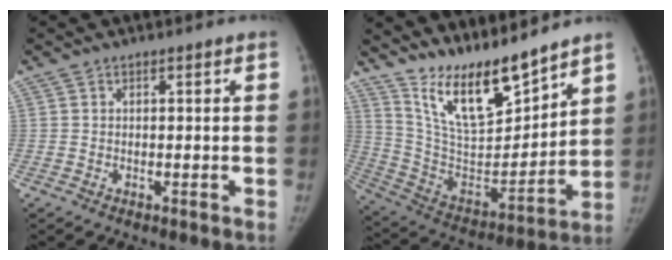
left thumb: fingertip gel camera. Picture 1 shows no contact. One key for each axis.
{"total": 16.5, "fx": 13.9, "fy": 3.6, "fz": 8.2, "tx": -0.109, "ty": -0.096, "tz": 0.271}